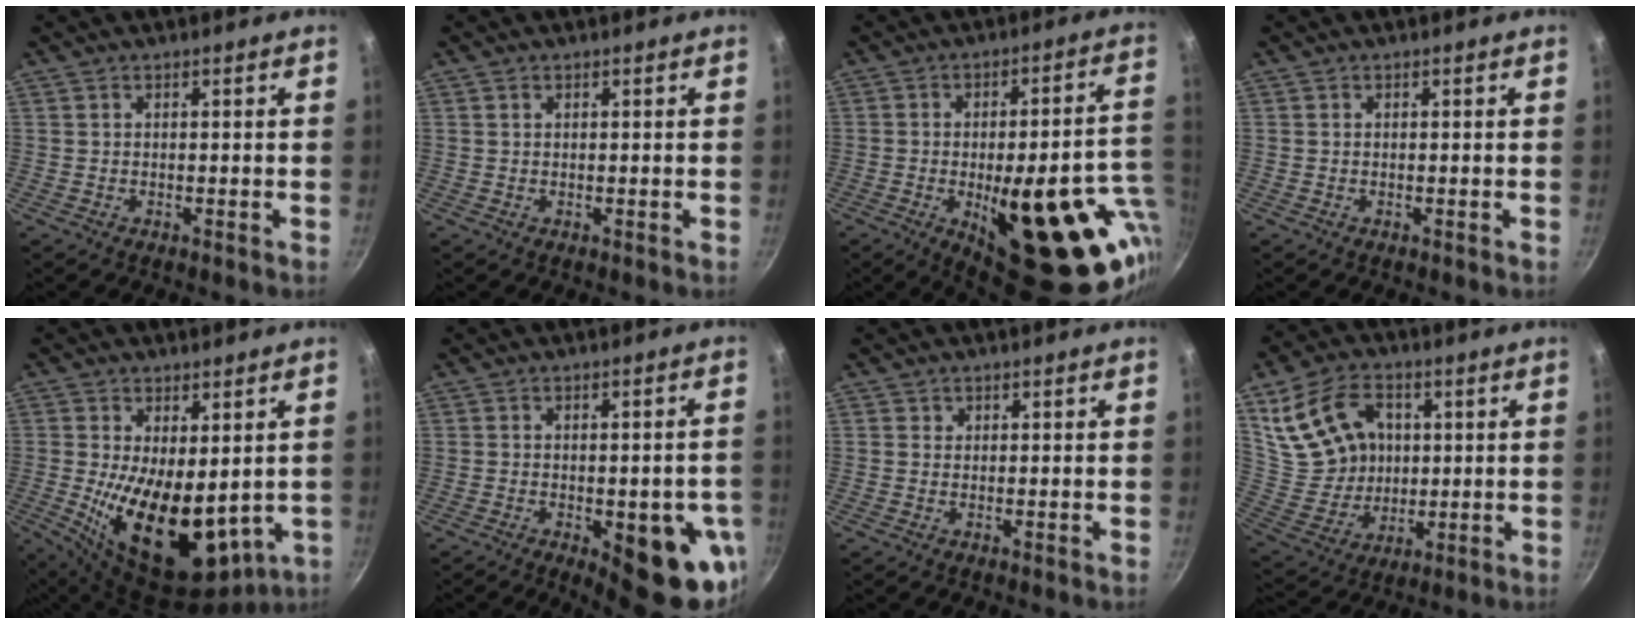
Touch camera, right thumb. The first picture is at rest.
{"total": 0.7, "force": [0.4, 0.5, 0.3], "torque": [-0.005, 0.001, 0.007]}
{"total": 27.7, "force": [-6.8, 10.4, 24.7], "torque": [-0.284, 0.008, -0.076]}
{"total": 0.0}
{"total": 19.1, "force": [-0.9, 10.2, 16.1], "torque": [-0.255, -0.034, 0.012]}
{"total": 14.2, "force": [-4.6, 5.5, 12.3], "torque": [-0.117, 0.007, -0.054]}
{"total": 0.9, "force": [0.2, 0.8, 0.1], "torque": [0.005, 0.001, 0.001]}
{"total": 17.1, "force": [4.9, 13.0, 9.9], "torque": [-0.172, -0.018, 0.107]}